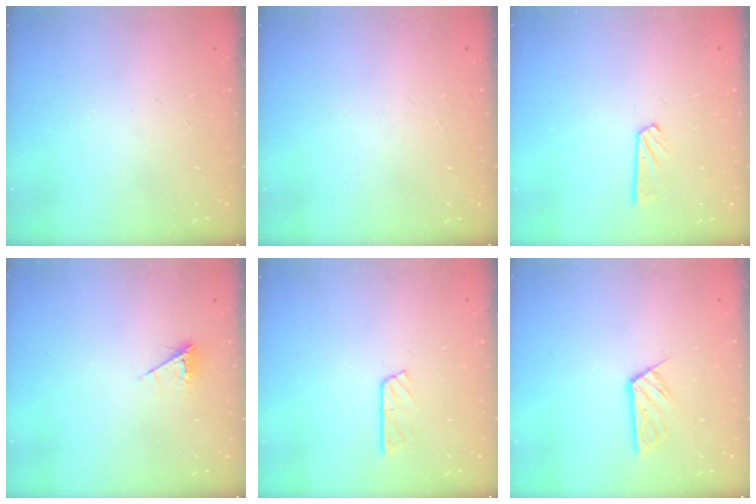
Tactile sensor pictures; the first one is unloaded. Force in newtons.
{"total": 0.0}
{"total": 3.9, "press": 3.9, "slide": 0.3}
{"total": 4.7, "press": 4.7, "slide": 0.5}
{"total": 3.6, "press": 3.6, "slide": 0.4}
{"total": 8.7, "press": 8.7, "slide": 0.7}